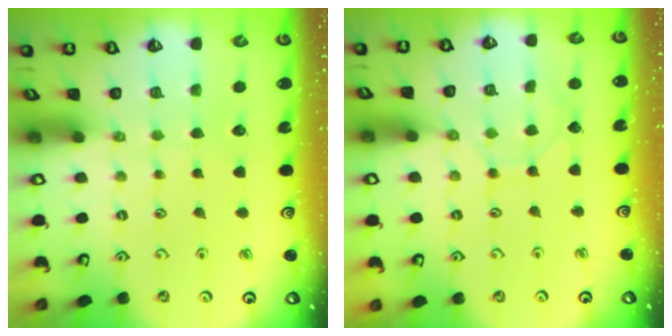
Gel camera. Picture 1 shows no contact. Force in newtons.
{"total": 5.6, "press": 5.5, "slide": 0.6}